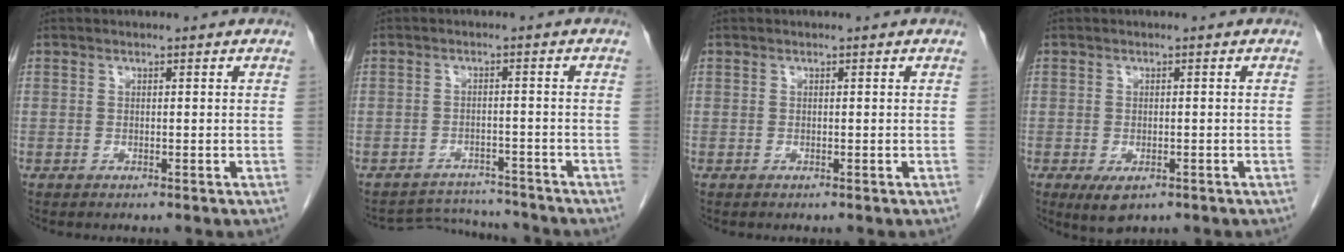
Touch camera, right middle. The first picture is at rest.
{"total": 5.5, "force": [-5.4, 0.5, -1.2], "torque": [0.015, 0.009, -0.081]}
{"total": 0.0}
{"total": 3.6, "force": [-1.8, 1.7, 2.6], "torque": [-0.045, -0.006, -0.021]}